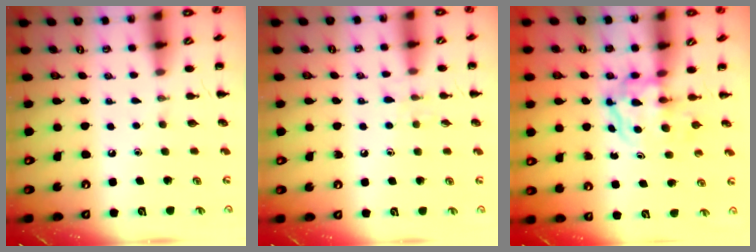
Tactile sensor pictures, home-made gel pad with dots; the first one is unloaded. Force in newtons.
{"total": 6.3, "press": 5.7, "slide": 2.7}
{"total": 3.9, "press": 3.9, "slide": 0.5}